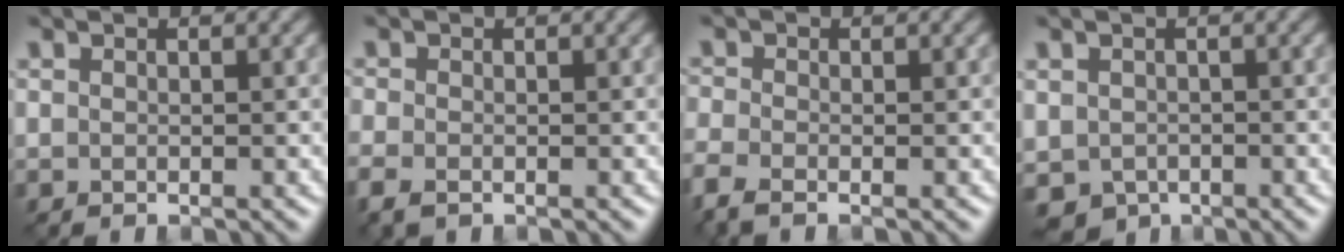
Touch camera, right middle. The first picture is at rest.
{"total": 1.8, "force": [-1.2, 1.0, 1.0], "torque": [-0.032, -0.006, -0.031]}
{"total": 2.4, "force": [-1.7, 0.8, 1.3], "torque": [-0.043, -0.008, -0.050]}
{"total": 3.2, "force": [-1.5, 2.4, 1.5], "torque": [-0.037, -0.008, -0.030]}